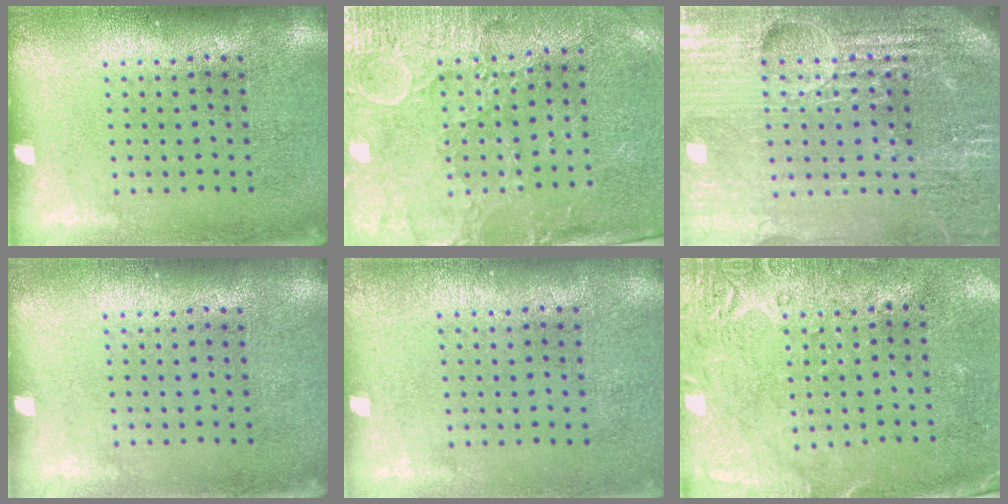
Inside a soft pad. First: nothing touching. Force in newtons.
{"total": 3.1, "press": 2.9, "slide": 1.2}
{"total": 5.8, "press": 5.2, "slide": 2.6}
{"total": 0.0}
{"total": 0.0}
{"total": 2.7, "press": 2.3, "slide": 1.5}